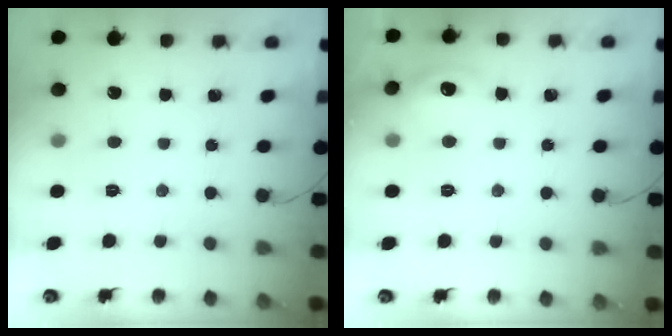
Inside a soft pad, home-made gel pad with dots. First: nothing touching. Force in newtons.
{"total": 9.1, "press": 9.0, "slide": 1.2}